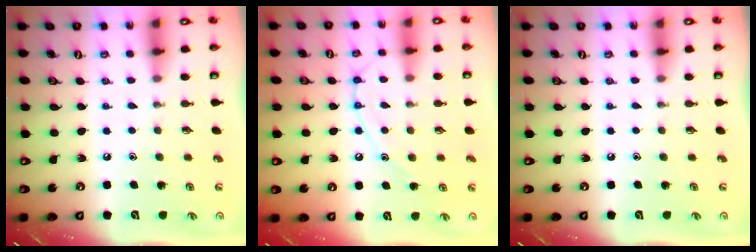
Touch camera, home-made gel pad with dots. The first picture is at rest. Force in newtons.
{"total": 10.5, "press": 10.5, "slide": 0.8}
{"total": 0.0}